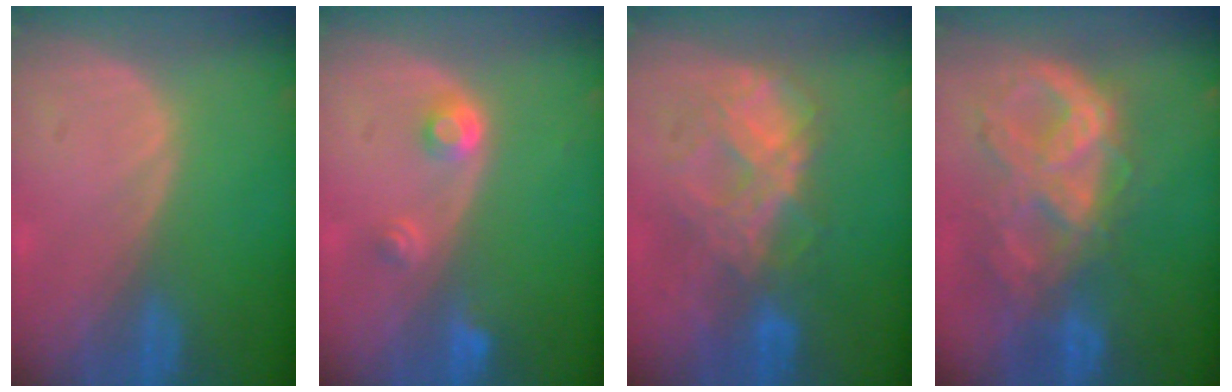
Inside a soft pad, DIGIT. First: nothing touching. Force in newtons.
{"total": 2.9, "press": 2.7, "slide": 1.0}
{"total": 8.3, "press": 7.4, "slide": 3.7}
{"total": 10.5, "press": 8.8, "slide": 5.7}